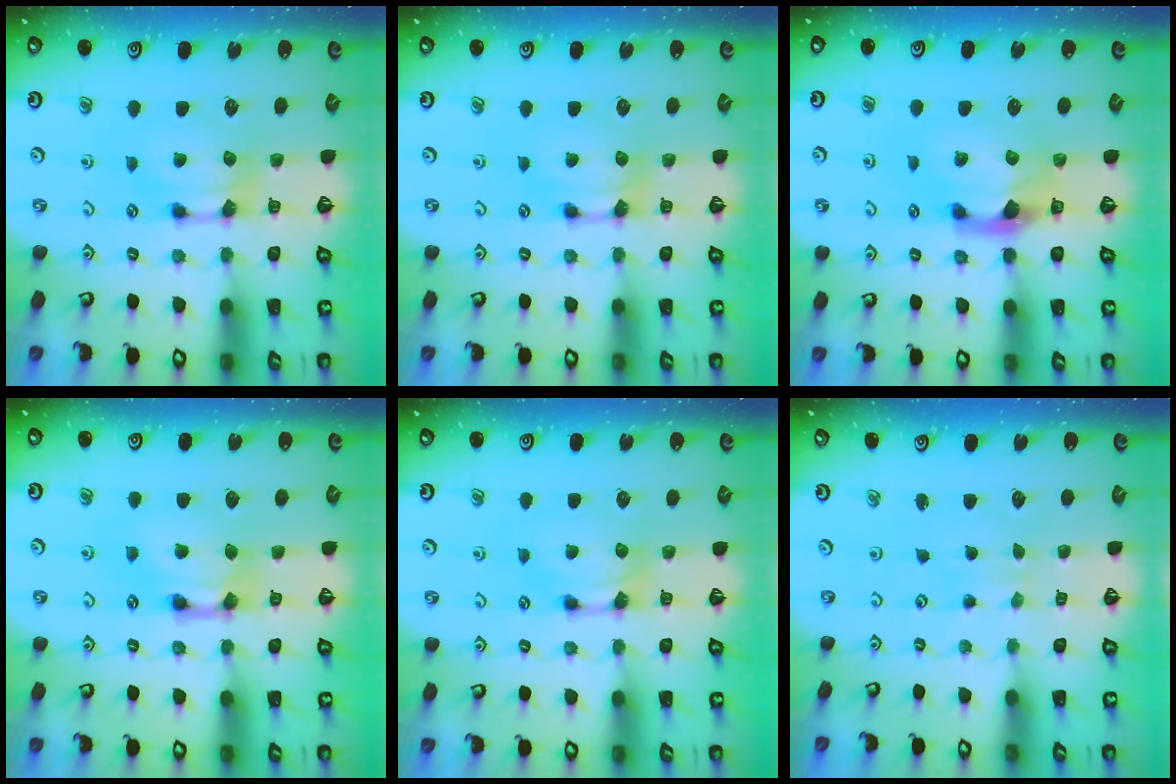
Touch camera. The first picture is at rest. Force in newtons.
{"total": 0.0}
{"total": 3.0, "press": 2.7, "slide": 1.3}
{"total": 2.6, "press": 2.6, "slide": 0.2}
{"total": 0.0}
{"total": 4.1, "press": 4.1, "slide": 0.1}